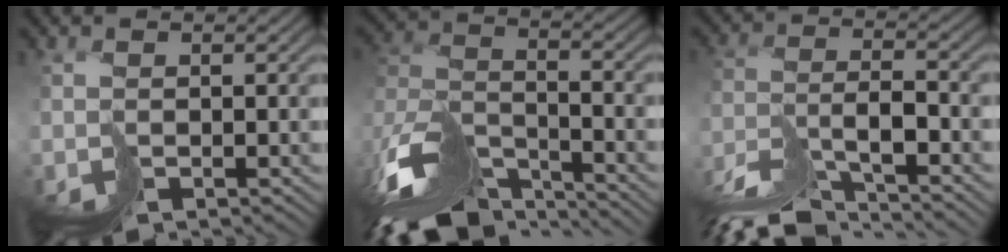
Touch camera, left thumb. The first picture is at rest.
{"total": 14.0, "force": [-11.2, 4.6, 6.9], "torque": [-0.192, -0.012, -0.188]}
{"total": 9.4, "force": [-8.2, 1.2, 4.5], "torque": [-0.084, 0.000, -0.152]}